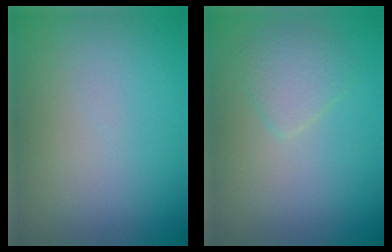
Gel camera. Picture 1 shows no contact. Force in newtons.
{"total": 2.1, "press": 2.1, "slide": 0.1}